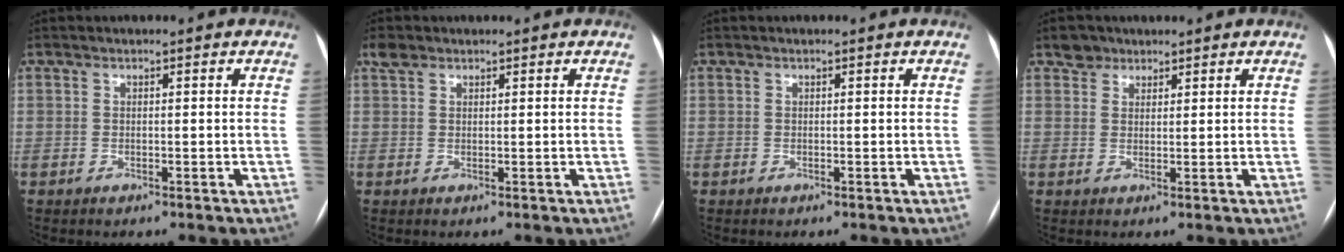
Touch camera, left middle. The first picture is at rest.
{"total": 1.8, "force": [1.4, 1.0, 0.6], "torque": [-0.016, 0.014, 0.027]}
{"total": 0.0}
{"total": 2.4, "force": [1.8, 1.6, 0.0], "torque": [0.003, 0.008, 0.025]}